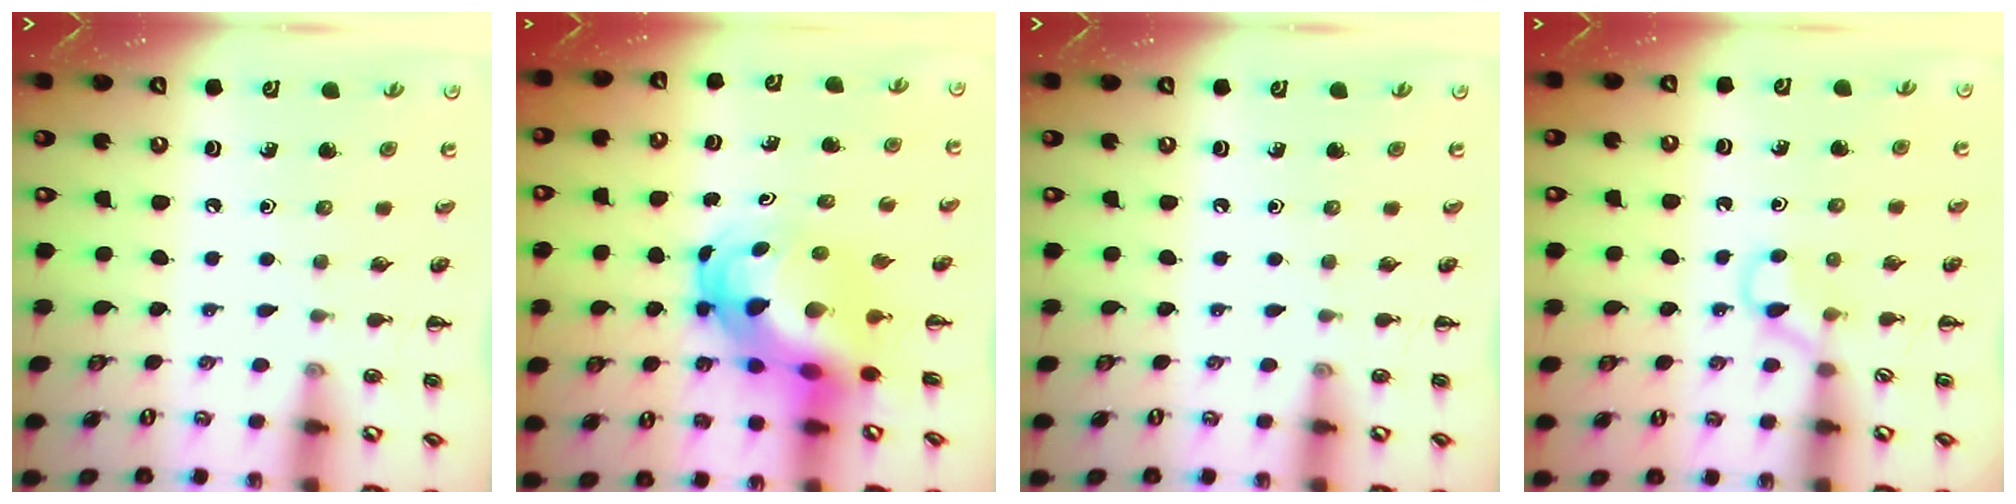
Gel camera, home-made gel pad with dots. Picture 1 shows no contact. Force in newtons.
{"total": 7.7, "press": 7.5, "slide": 1.9}
{"total": 0.0}
{"total": 2.7, "press": 2.4, "slide": 1.1}